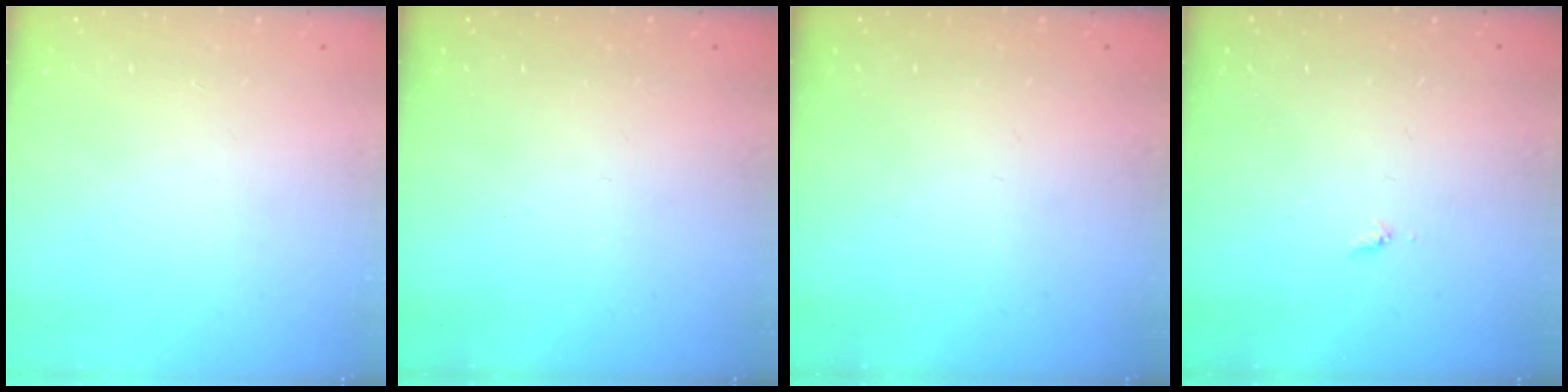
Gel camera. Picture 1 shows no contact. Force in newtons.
{"total": 0.0}
{"total": 0.0}
{"total": 3.5, "press": 3.5, "slide": 0.5}